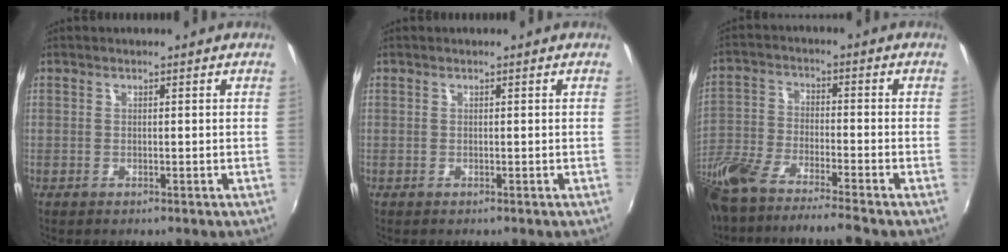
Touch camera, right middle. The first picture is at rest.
{"total": 0.0}
{"total": 14.1, "force": [-11.6, 1.9, 7.8], "torque": [-0.182, -0.032, -0.223]}